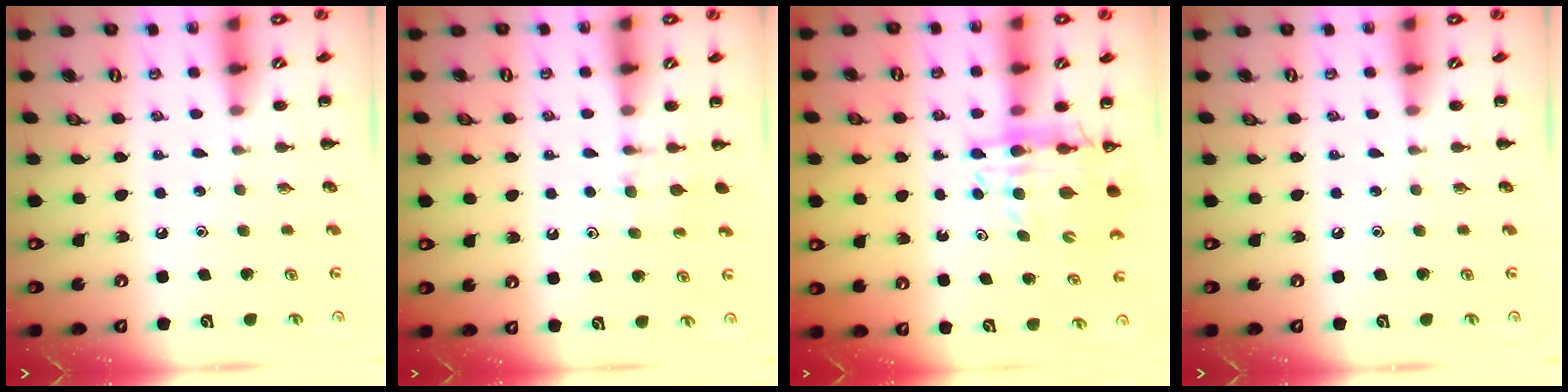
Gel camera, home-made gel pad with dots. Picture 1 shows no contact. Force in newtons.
{"total": 7.8, "press": 7.5, "slide": 2.0}
{"total": 12.2, "press": 11.5, "slide": 4.2}
{"total": 0.0}